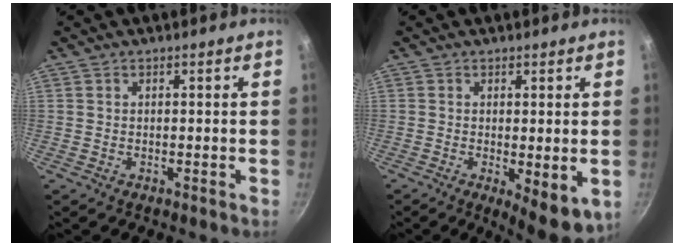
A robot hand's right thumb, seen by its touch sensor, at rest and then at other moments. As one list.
[{"total": 7.7, "force": [-1.9, 2.4, 7.0], "torque": [-0.099, -0.023, -0.023]}]